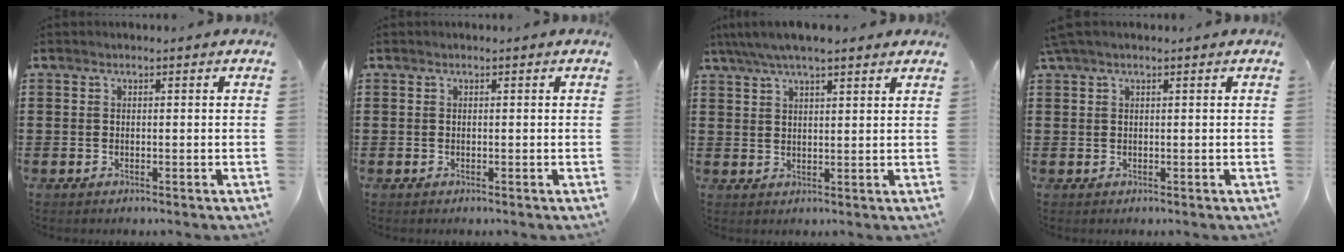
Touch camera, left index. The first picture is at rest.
{"total": 0.0}
{"total": 4.9, "force": [3.9, 0.9, 2.8], "torque": [-0.063, 0.000, 0.071]}
{"total": 1.0, "force": [0.5, 0.0, 0.9], "torque": [-0.018, 0.000, 0.011]}